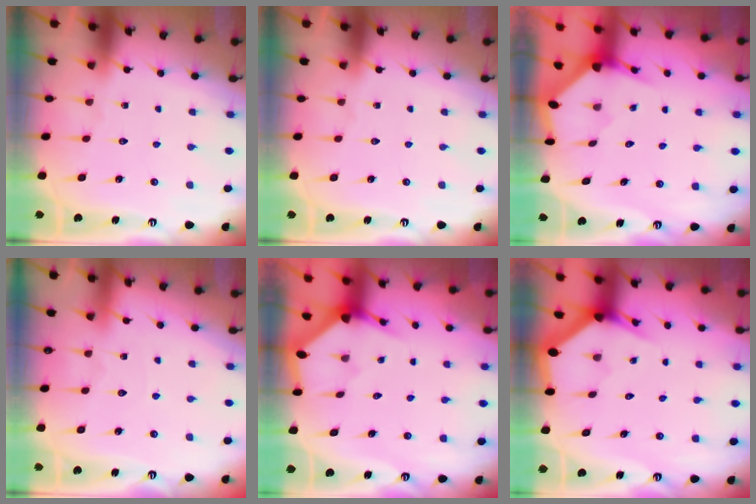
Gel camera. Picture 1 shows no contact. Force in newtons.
{"total": 0.0}
{"total": 3.5, "press": 3.5, "slide": 0.3}
{"total": 2.7, "press": 2.7, "slide": 0.3}
{"total": 3.3, "press": 3.3, "slide": 0.3}
{"total": 3.0, "press": 3.0, "slide": 0.1}